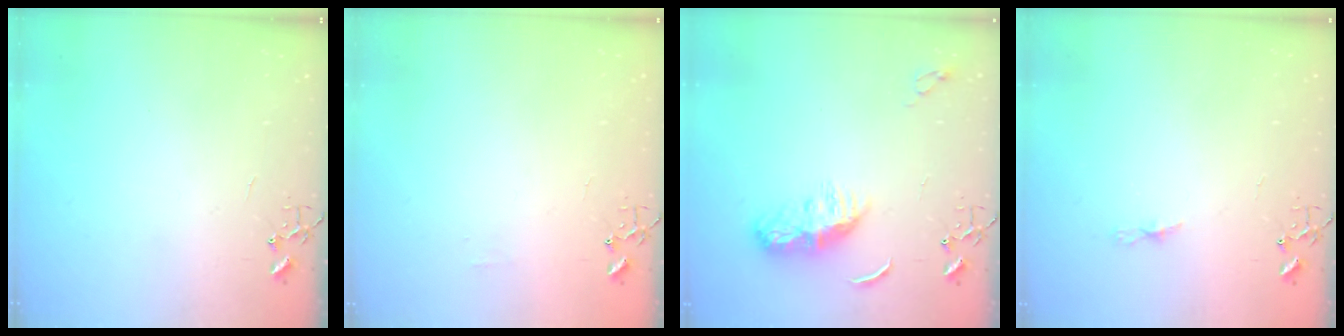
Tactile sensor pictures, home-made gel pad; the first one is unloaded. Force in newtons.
{"total": 3.9, "press": 3.8, "slide": 0.6}
{"total": 8.7, "press": 8.7, "slide": 0.3}
{"total": 3.9, "press": 3.9, "slide": 0.5}